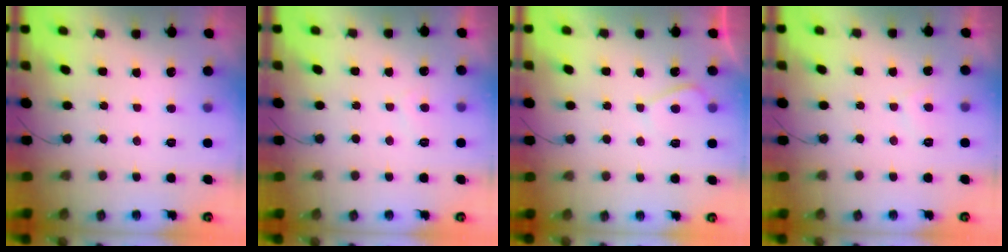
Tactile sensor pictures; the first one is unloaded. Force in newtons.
{"total": 1.2, "press": 1.2, "slide": 0.3}
{"total": 2.7, "press": 2.7, "slide": 0.4}
{"total": 2.6, "press": 2.5, "slide": 0.6}